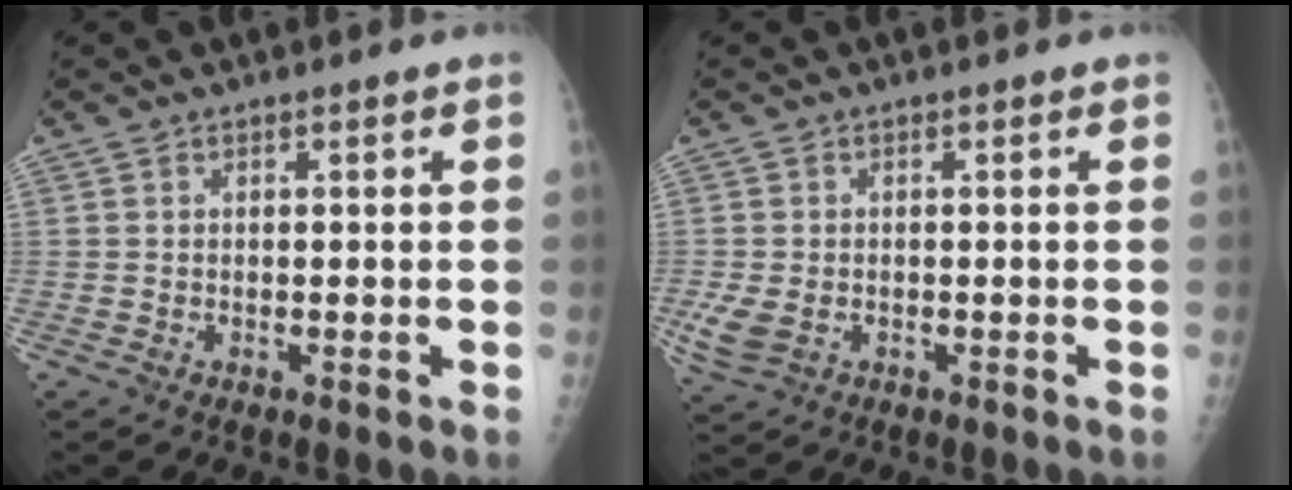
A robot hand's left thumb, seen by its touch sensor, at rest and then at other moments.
{"total": 4.6, "force": [-1.3, 3.2, 3.0], "torque": [-0.070, -0.008, -0.015]}